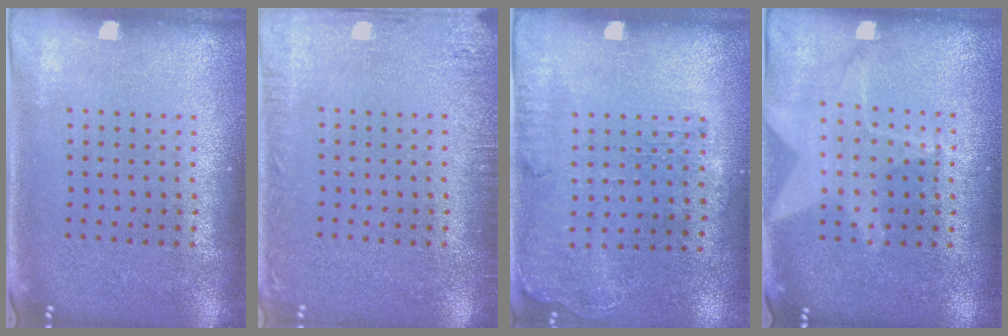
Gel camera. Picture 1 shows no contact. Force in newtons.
{"total": 1.9, "press": 1.9, "slide": 0.2}
{"total": 1.2, "press": 1.1, "slide": 0.5}
{"total": 1.4, "press": 1.4, "slide": 0.4}